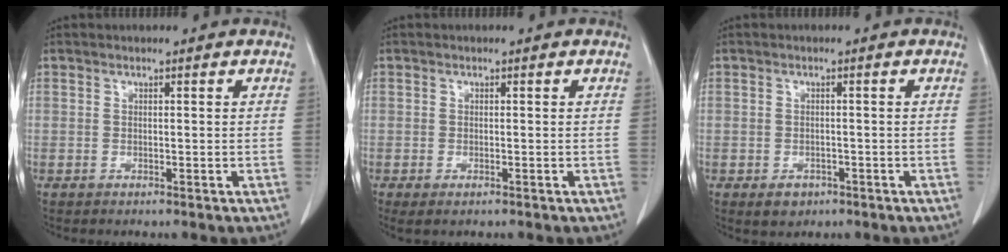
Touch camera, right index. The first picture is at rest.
{"total": 3.0, "force": [-1.6, 1.5, 2.2], "torque": [-0.042, -0.007, -0.022]}
{"total": 3.8, "force": [-2.0, 2.8, 1.5], "torque": [-0.021, 0.000, -0.021]}